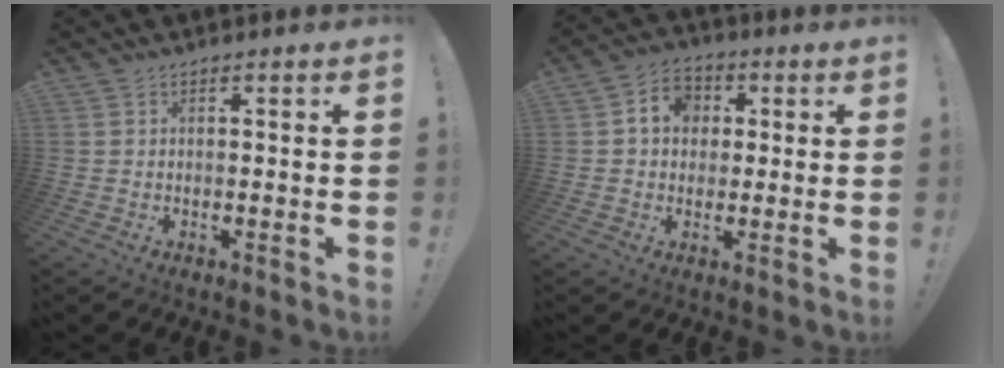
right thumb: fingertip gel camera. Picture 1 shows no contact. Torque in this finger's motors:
{"motor_torque": [1.06, 0.93, 0.09, -0.10, 0.00]}